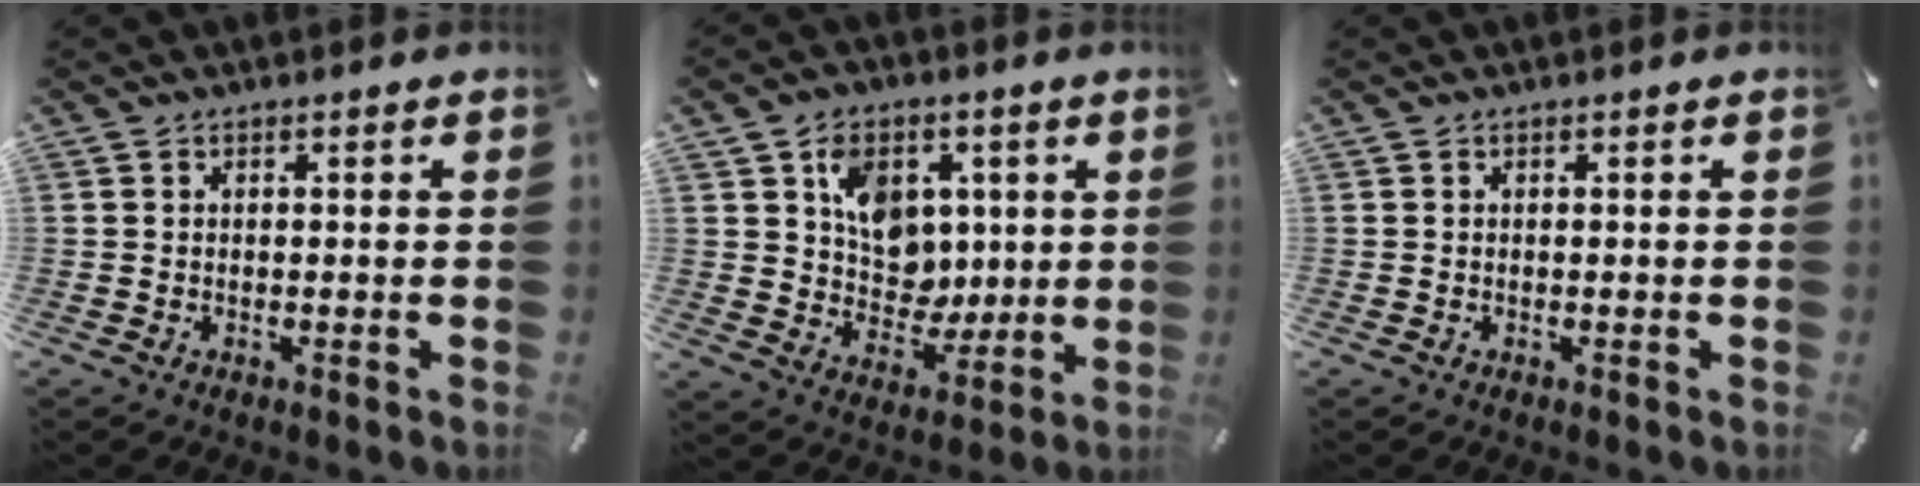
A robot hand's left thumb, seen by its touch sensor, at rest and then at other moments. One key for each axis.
{"total": 11.4, "fx": 3.4, "fy": 9.8, "fz": 4.8, "tx": -0.068, "ty": -0.010, "tz": 0.068}
{"total": 0.0}